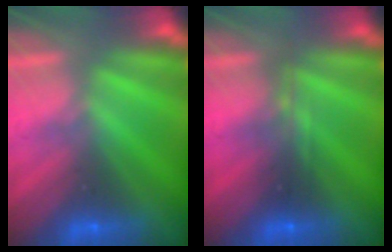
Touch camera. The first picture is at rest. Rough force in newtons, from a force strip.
{"total": 2.3}